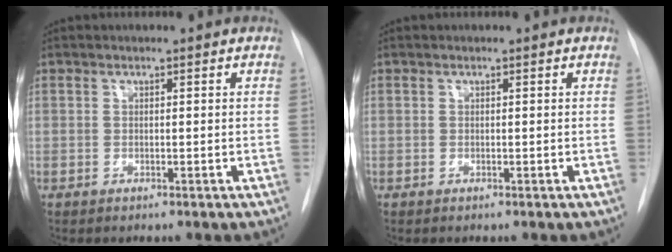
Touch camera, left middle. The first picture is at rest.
{"total": 0.0}